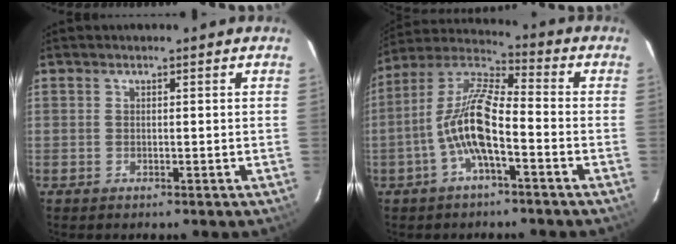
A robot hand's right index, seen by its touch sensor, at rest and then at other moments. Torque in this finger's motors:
{"motor_torque": [2.02, -0.12, 1.05, 0.13]}